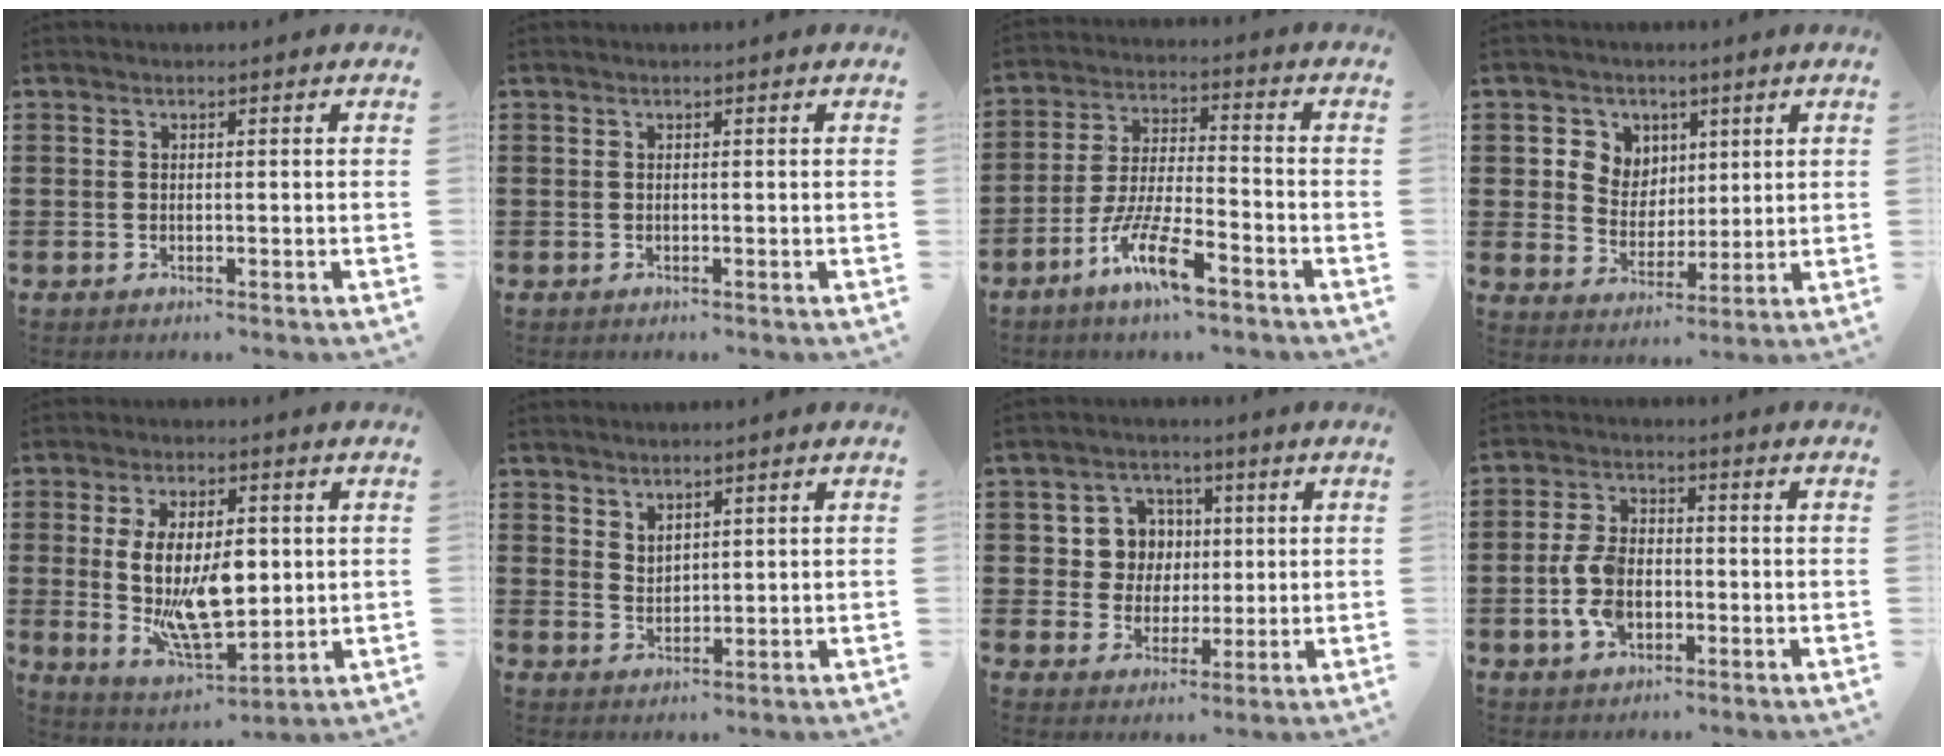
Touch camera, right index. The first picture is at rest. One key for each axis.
{"total": 0.0}
{"total": 10.1, "fx": -6.2, "fy": 2.0, "fz": 7.6, "tx": -0.167, "ty": -0.003, "tz": -0.121}
{"total": 5.7, "fx": 2.3, "fy": 5.2, "fz": 0.7, "tx": -0.045, "ty": 0.014, "tz": 0.040}
{"total": 12.4, "fx": 0.7, "fy": 5.8, "fz": 10.9, "tx": -0.196, "ty": -0.011, "tz": 0.014}
{"total": 2.5, "fx": 2.3, "fy": 0.9, "fz": -0.1, "tx": -0.003, "ty": 0.001, "tz": 0.046}
{"total": 6.8, "fx": 1.1, "fy": 6.4, "fz": 2.0, "tx": -0.064, "ty": 0.017, "tz": 0.019}
{"total": 6.9, "fx": -1.7, "fy": 4.3, "fz": 5.1, "tx": -0.125, "ty": 0.002, "tz": -0.038}